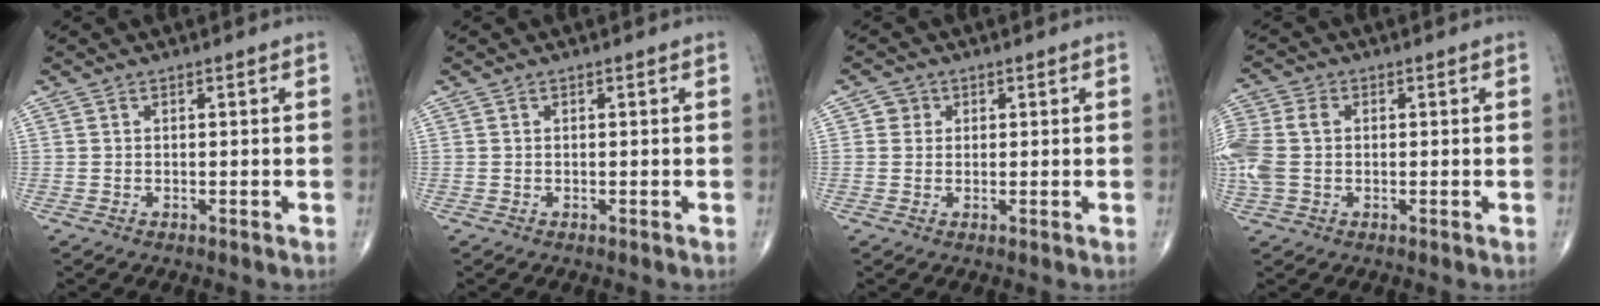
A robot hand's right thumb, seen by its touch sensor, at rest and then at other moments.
{"total": 0.0}
{"total": 2.2, "force": [0.5, 2.1, 0.4], "torque": [0.006, 0.001, 0.003]}
{"total": 8.3, "force": [0.0, 6.0, 5.8], "torque": [-0.158, 0.018, -0.001]}